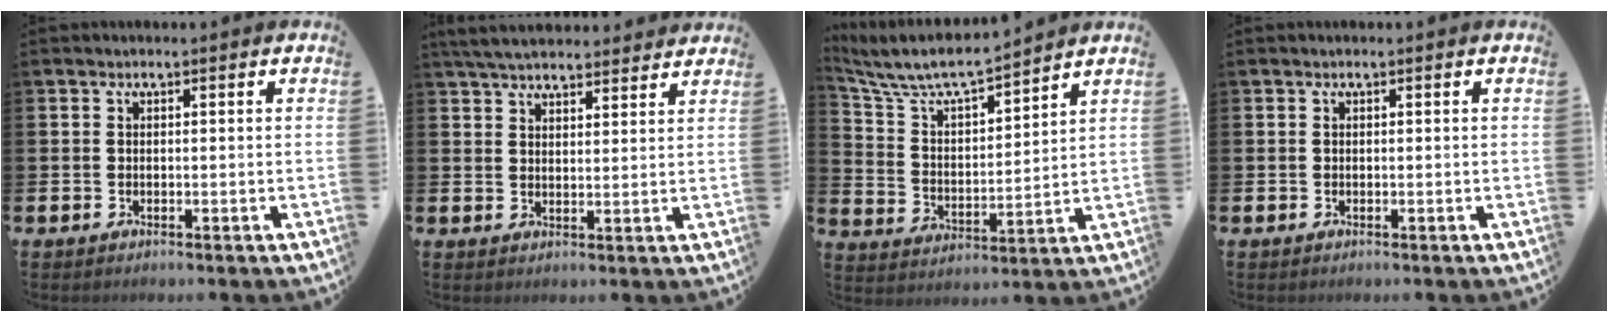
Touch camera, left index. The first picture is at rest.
{"total": 5.0, "force": [4.8, 0.9, 1.1], "torque": [-0.030, -0.019, 0.087]}
{"total": 7.5, "force": [7.0, 1.2, 2.4], "torque": [-0.083, -0.051, 0.121]}
{"total": 0.0}